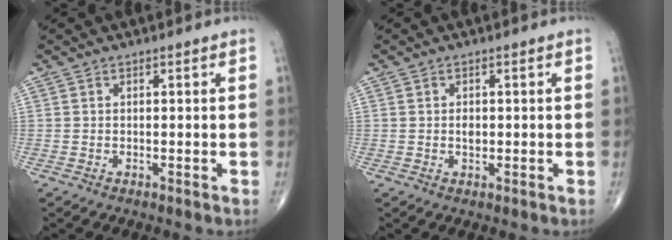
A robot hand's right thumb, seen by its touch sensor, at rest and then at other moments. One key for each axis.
{"total": 1.5, "fx": 0.1, "fy": 1.0, "fz": 1.1, "tx": -0.015, "ty": 0.000, "tz": 0.001}